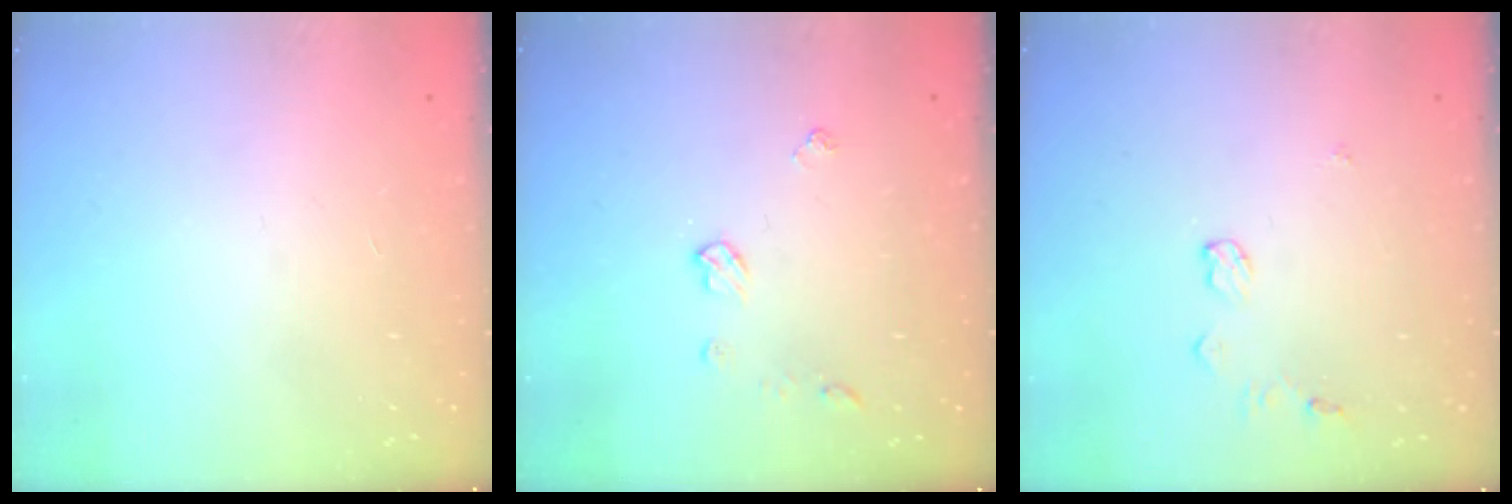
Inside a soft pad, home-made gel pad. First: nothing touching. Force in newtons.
{"total": 6.3, "press": 6.3, "slide": 0.3}
{"total": 5.6, "press": 5.5, "slide": 0.6}